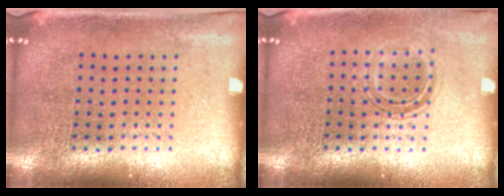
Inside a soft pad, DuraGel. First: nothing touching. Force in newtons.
{"total": 1.1, "press": 0.9, "slide": 0.7}